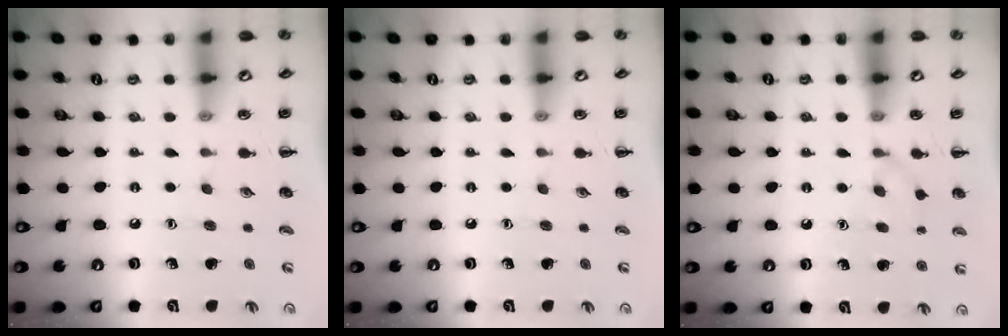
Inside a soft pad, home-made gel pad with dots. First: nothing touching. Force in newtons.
{"total": 0.0}
{"total": 5.6, "press": 5.3, "slide": 1.6}